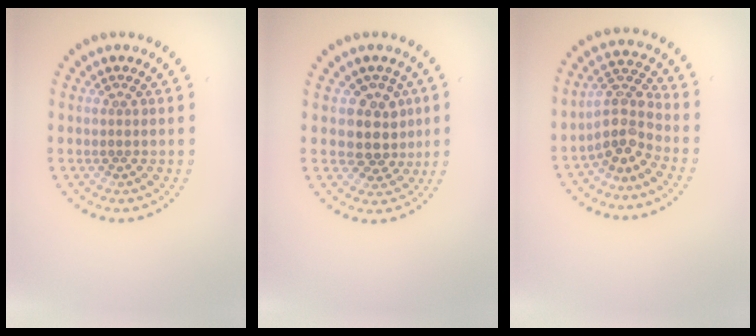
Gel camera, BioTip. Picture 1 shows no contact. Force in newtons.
{"total": 3.5, "press": 3.0, "slide": 1.8}
{"total": 3.8, "press": 2.7, "slide": 2.6}